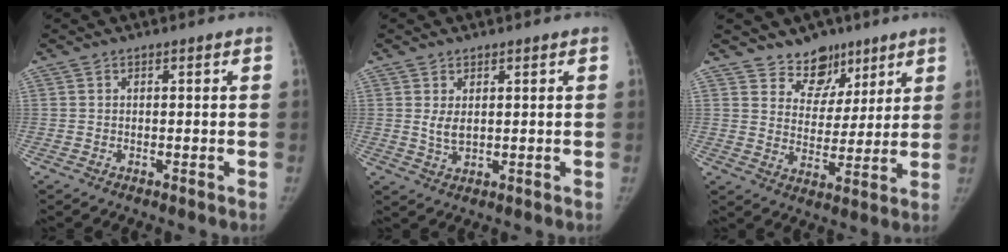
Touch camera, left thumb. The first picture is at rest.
{"total": 2.9, "force": [1.0, 1.6, 2.2], "torque": [-0.037, -0.011, 0.025]}
{"total": 9.1, "force": [6.8, 5.8, 1.6], "torque": [0.016, -0.049, 0.121]}